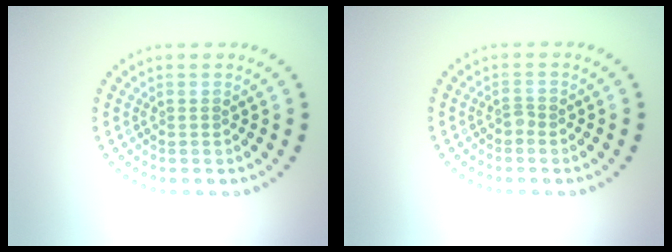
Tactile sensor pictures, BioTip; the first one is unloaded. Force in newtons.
{"total": 0.8, "press": 0.5, "slide": 0.6}